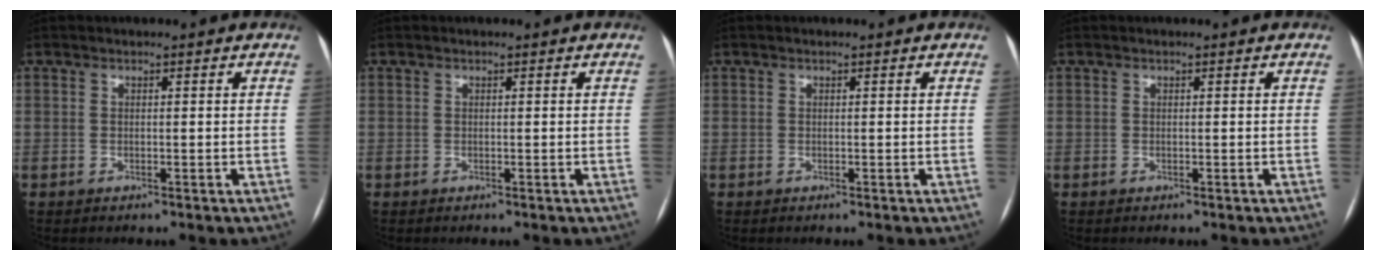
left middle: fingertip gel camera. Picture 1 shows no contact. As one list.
[{"total": 0.0}, {"total": 0.0}, {"total": 0.0}]